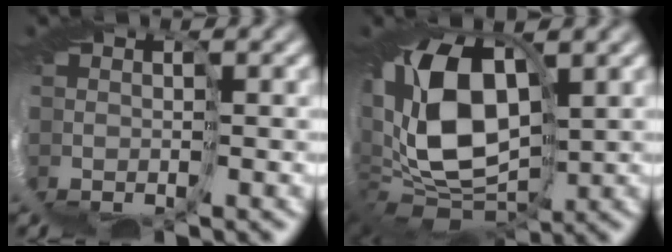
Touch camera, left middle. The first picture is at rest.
{"total": 11.1, "force": [1.9, 6.2, 9.0], "torque": [-0.181, -0.007, 0.028]}